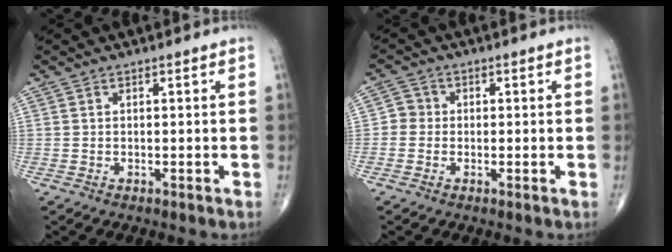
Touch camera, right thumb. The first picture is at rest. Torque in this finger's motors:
{"motor_torque": [-0.20, 0.06, 0.12, -0.08, 0.02]}